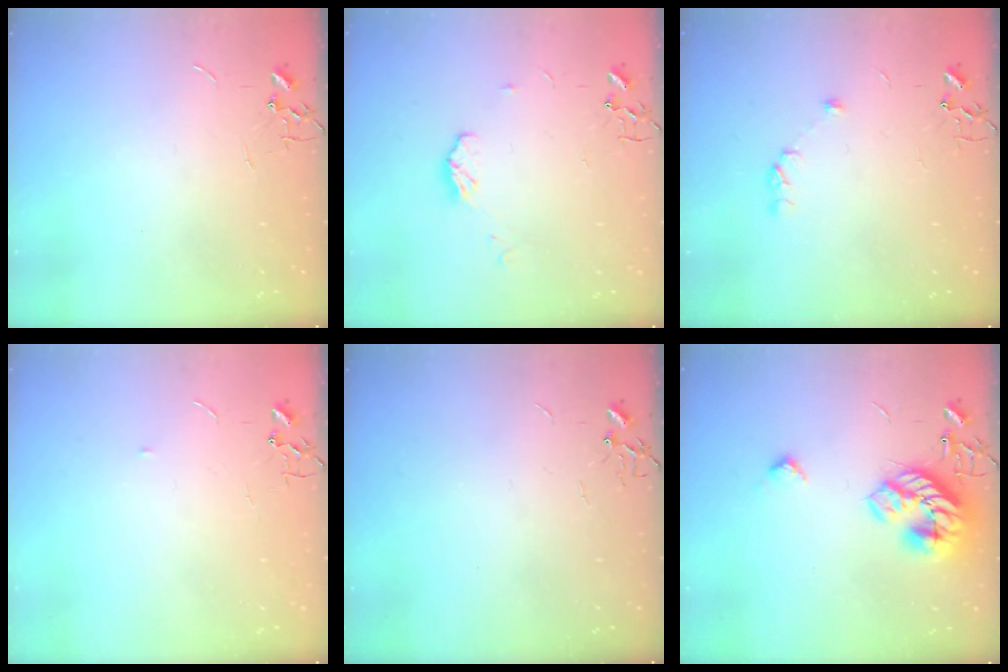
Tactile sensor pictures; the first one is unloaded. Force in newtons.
{"total": 6.5, "press": 6.4, "slide": 0.4}
{"total": 5.4, "press": 5.3, "slide": 0.7}
{"total": 3.4, "press": 3.3, "slide": 0.5}
{"total": 0.0}
{"total": 17.4, "press": 17.4, "slide": 0.4}